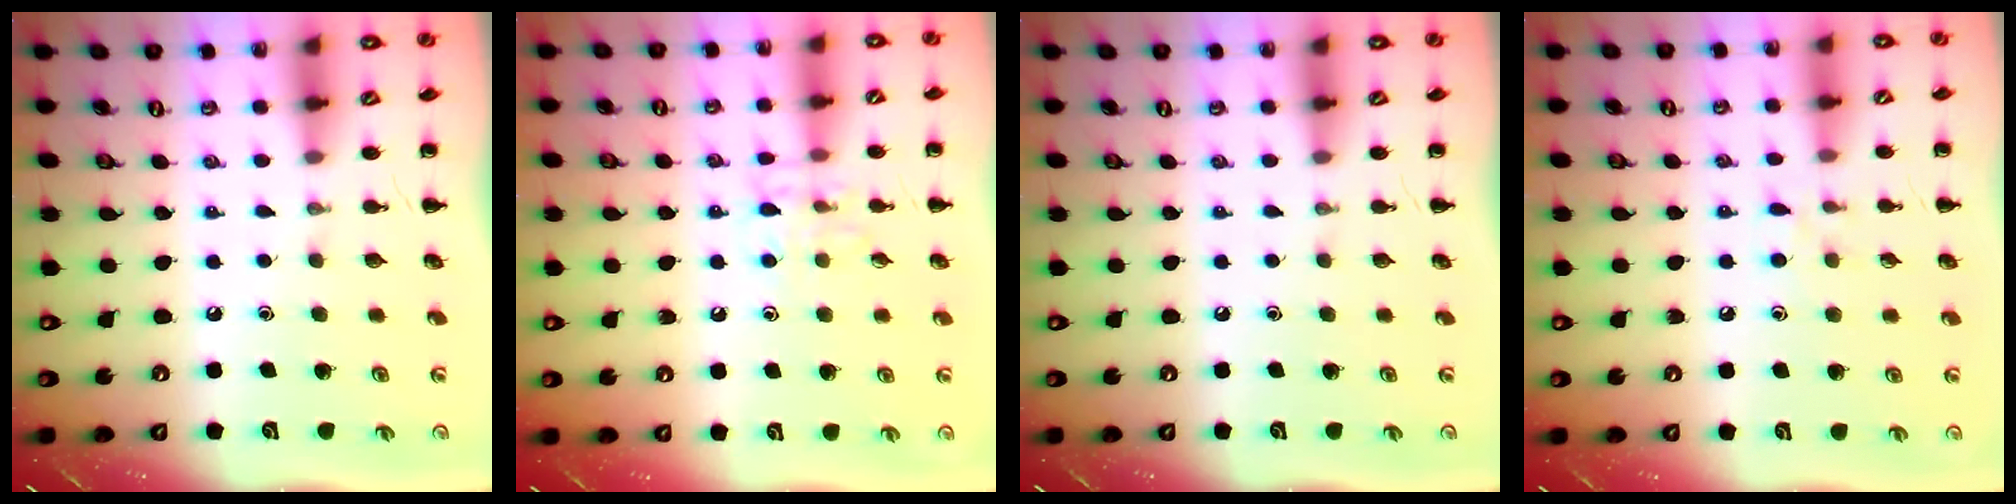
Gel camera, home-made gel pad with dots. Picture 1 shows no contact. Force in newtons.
{"total": 7.7, "press": 7.7, "slide": 0.8}
{"total": 0.0}
{"total": 6.7, "press": 6.4, "slide": 1.9}